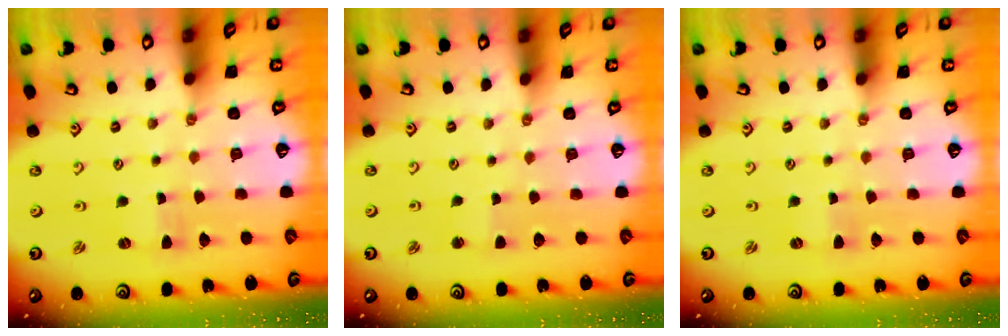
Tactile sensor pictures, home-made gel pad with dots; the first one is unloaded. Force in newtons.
{"total": 1.3, "press": 1.2, "slide": 0.1}
{"total": 0.0}